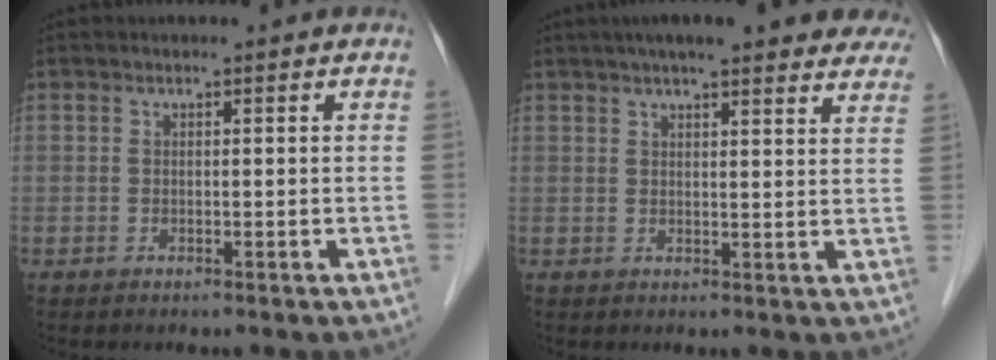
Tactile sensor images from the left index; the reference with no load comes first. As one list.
[{"total": 18.5, "force": [15.7, 3.4, 9.2], "torque": [-0.115, 0.038, 0.187]}]